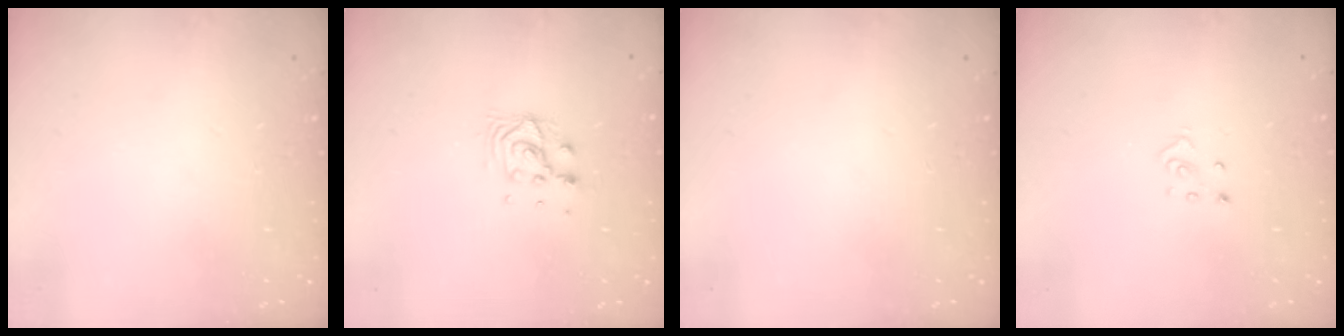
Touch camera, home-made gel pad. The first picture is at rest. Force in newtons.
{"total": 6.9, "press": 6.9, "slide": 0.4}
{"total": 0.0}
{"total": 2.8, "press": 2.8, "slide": 0.3}